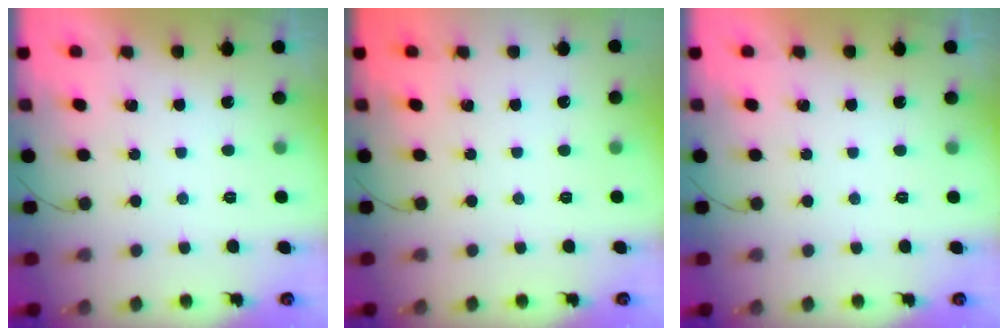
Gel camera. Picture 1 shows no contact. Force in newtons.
{"total": 0.0}
{"total": 0.0}